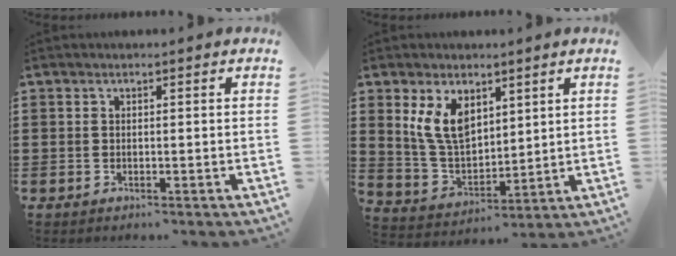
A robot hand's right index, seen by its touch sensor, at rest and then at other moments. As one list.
[{"total": 8.5, "force": [3.8, 5.1, 5.7], "torque": [-0.148, 0.001, 0.067]}]